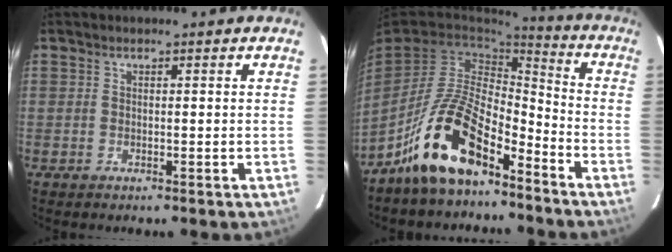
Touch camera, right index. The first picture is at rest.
{"total": 15.0, "force": [-10.1, 5.8, 9.4], "torque": [-0.185, 0.014, -0.183]}